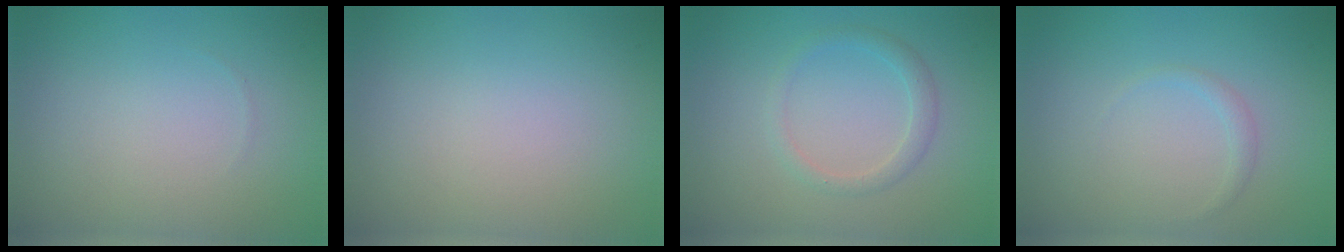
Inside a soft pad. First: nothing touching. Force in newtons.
{"total": 0.0}
{"total": 1.6, "press": 1.6, "slide": 0.1}
{"total": 0.8, "press": 0.8, "slide": 0.1}